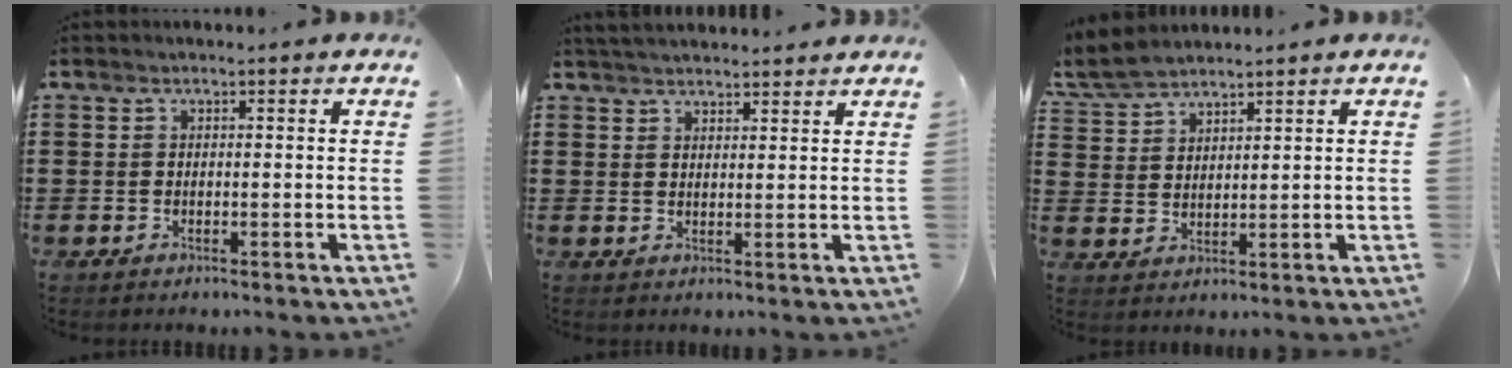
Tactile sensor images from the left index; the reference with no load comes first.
{"total": 2.7, "force": [2.7, 0.1, 0.3], "torque": [-0.013, -0.001, 0.053]}
{"total": 4.5, "force": [4.2, 1.0, 1.2], "torque": [-0.042, -0.008, 0.078]}